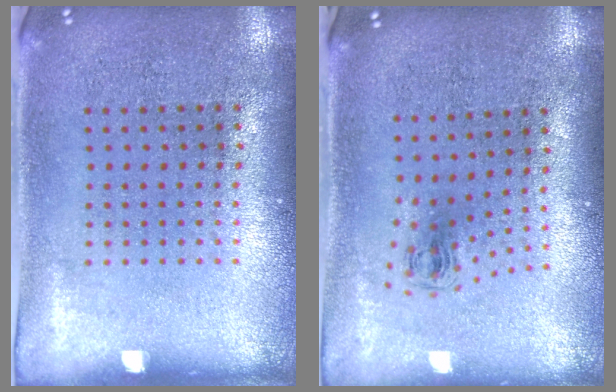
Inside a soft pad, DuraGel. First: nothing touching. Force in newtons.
{"total": 0.8, "press": 0.4, "slide": 0.7}